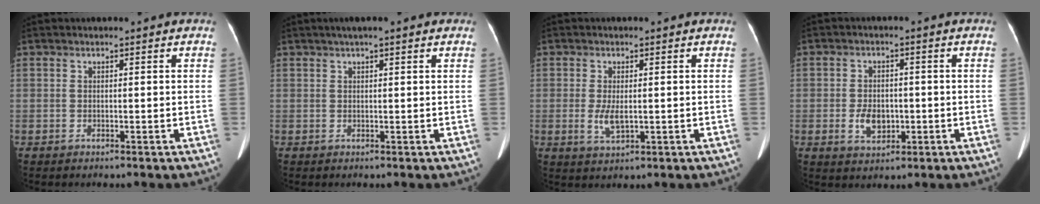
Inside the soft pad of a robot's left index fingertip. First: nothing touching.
{"total": 4.2, "force": [3.0, 0.4, 2.9], "torque": [-0.044, 0.031, 0.044]}
{"total": 3.4, "force": [-0.3, 1.3, 3.1], "torque": [-0.065, -0.007, -0.001]}
{"total": 4.6, "force": [-1.1, 3.1, 3.3], "torque": [-0.064, 0.003, -0.011]}